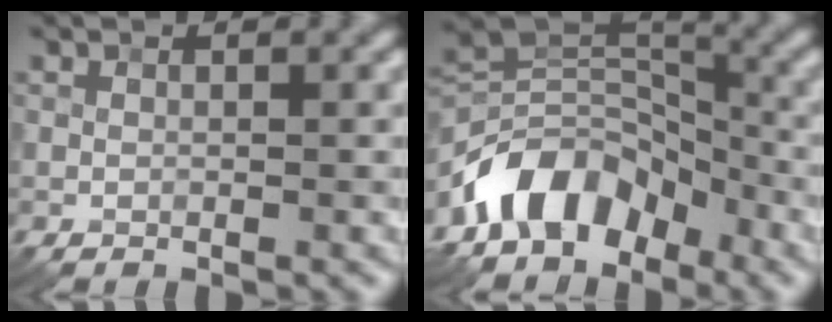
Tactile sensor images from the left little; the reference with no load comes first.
{"total": 8.1, "force": [-5.0, 4.9, 3.9], "torque": [-0.041, 0.004, -0.103]}